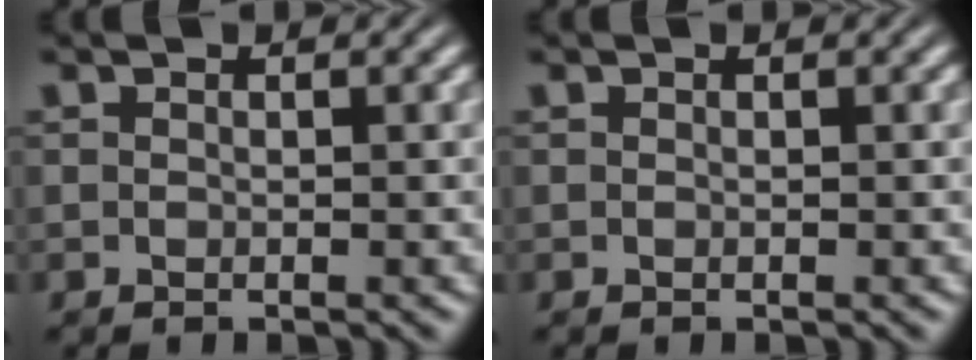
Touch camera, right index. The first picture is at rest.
{"total": 0.0}